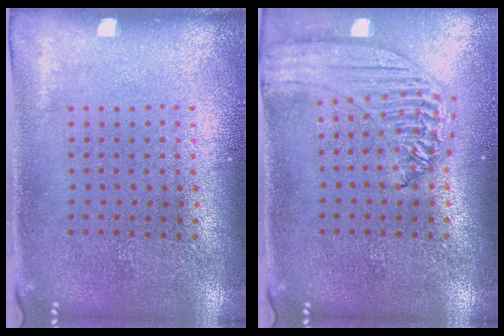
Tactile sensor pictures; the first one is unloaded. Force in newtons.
{"total": 1.5, "press": 1.4, "slide": 0.3}